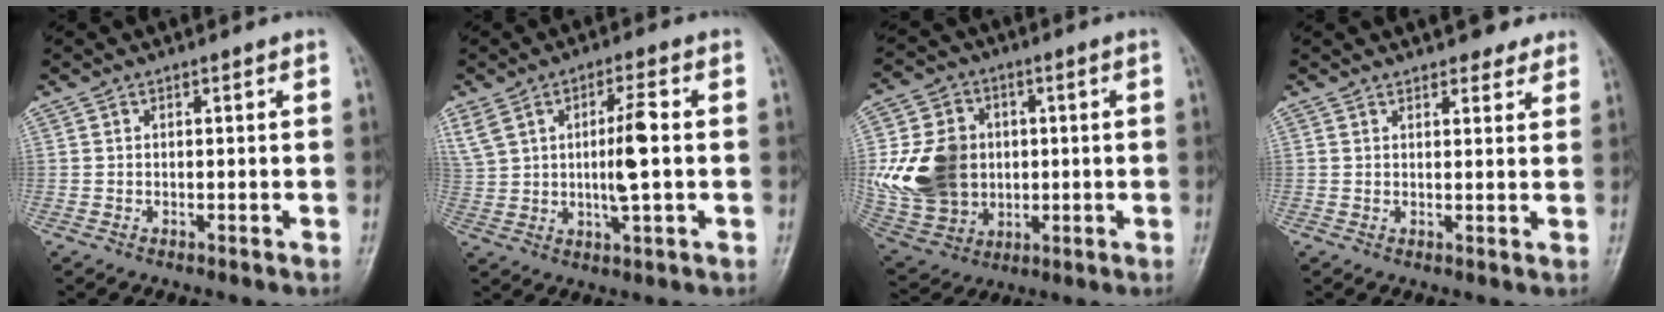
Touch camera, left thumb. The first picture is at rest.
{"total": 10.4, "force": [1.6, 3.2, 9.8], "torque": [-0.200, 0.008, 0.033]}
{"total": 17.1, "force": [1.0, 14.0, 9.8], "torque": [-0.165, 0.002, 0.037]}
{"total": 4.7, "force": [3.9, 1.8, 1.8], "torque": [0.003, -0.016, 0.046]}